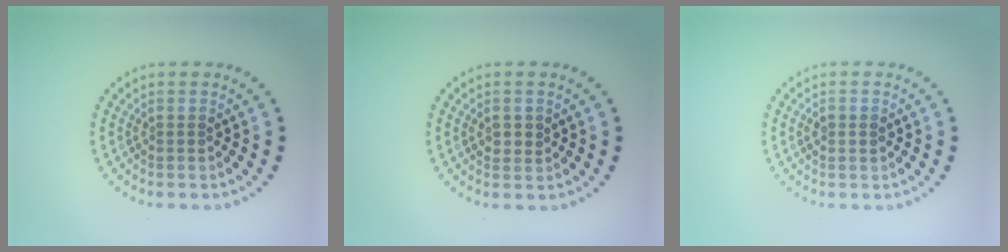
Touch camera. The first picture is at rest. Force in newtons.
{"total": 1.2, "press": 1.1, "slide": 0.4}
{"total": 0.9, "press": 0.9, "slide": 0.1}